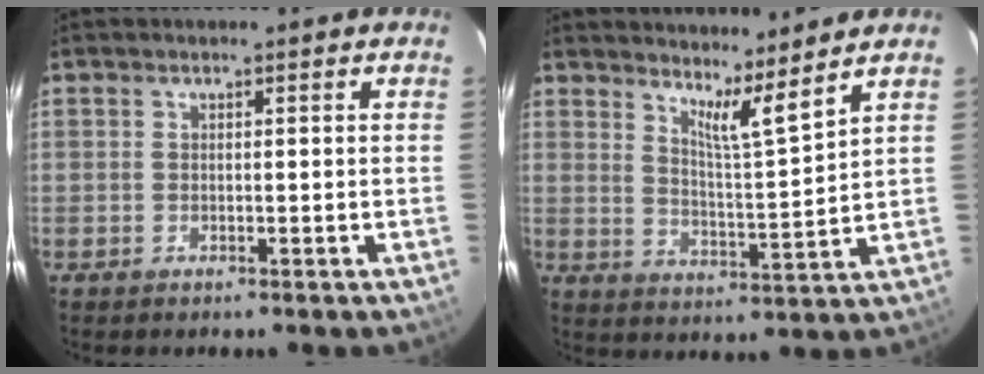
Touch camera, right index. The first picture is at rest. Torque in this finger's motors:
{"motor_torque": [-0.10, 0.29, 0.03, 0.01]}